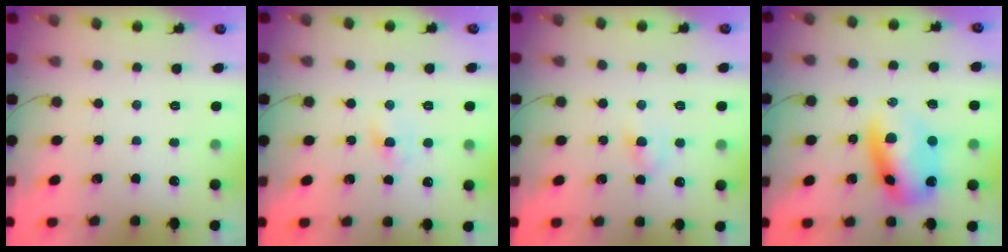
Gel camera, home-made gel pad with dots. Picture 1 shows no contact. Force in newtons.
{"total": 2.0, "press": 1.8, "slide": 0.9}
{"total": 3.7, "press": 3.5, "slide": 1.2}
{"total": 10.8, "press": 10.5, "slide": 2.5}